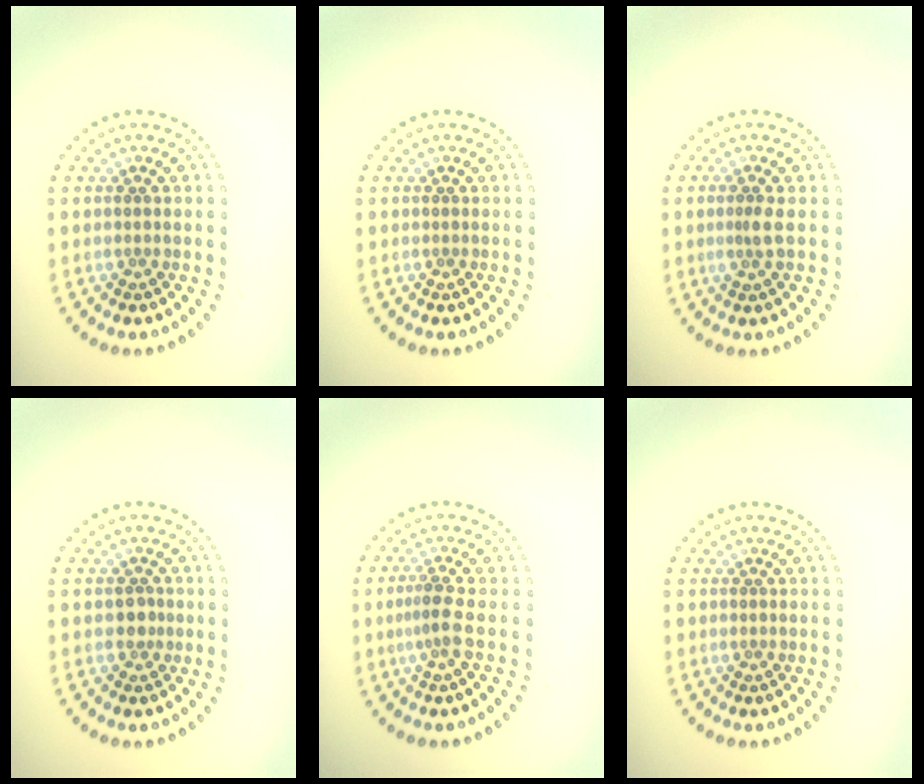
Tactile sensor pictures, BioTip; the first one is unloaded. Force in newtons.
{"total": 0.0}
{"total": 1.4, "press": 1.1, "slide": 0.8}
{"total": 1.3, "press": 1.1, "slide": 0.7}
{"total": 2.0, "press": 1.4, "slide": 1.4}
{"total": 0.0}